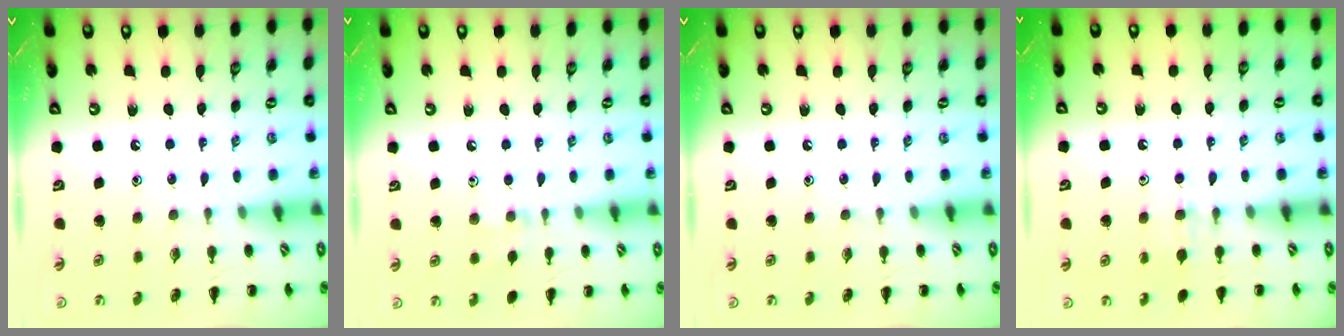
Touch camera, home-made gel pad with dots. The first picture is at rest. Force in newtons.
{"total": 5.1, "press": 4.8, "slide": 1.7}
{"total": 0.0}
{"total": 5.2, "press": 4.9, "slide": 1.9}